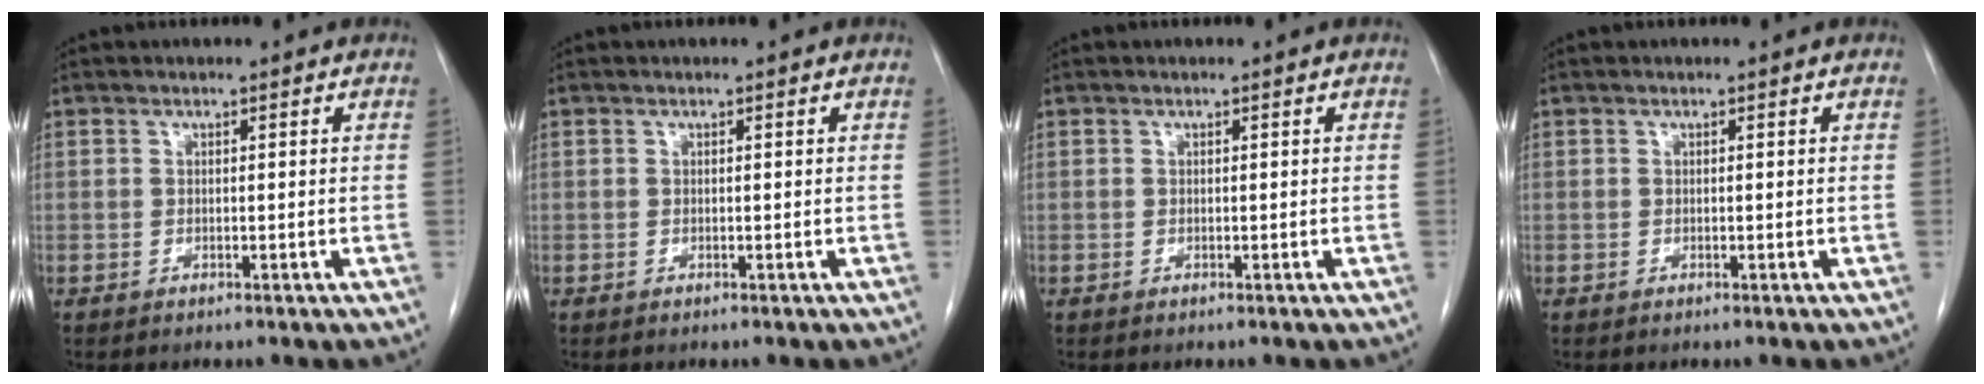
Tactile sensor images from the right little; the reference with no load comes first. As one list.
[{"total": 0.0}, {"total": 0.0}, {"total": 0.0}]